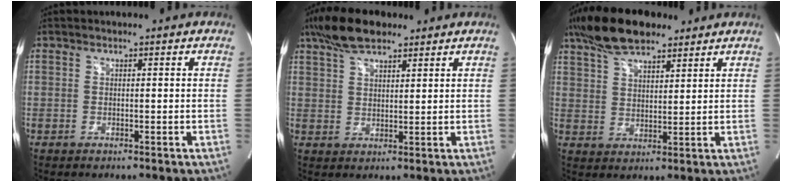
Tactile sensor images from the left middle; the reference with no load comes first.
{"total": 8.2, "force": [6.1, 2.8, 4.6], "torque": [-0.093, 0.019, 0.113]}
{"total": 11.2, "force": [8.6, 3.9, 6.2], "torque": [-0.122, 0.023, 0.155]}